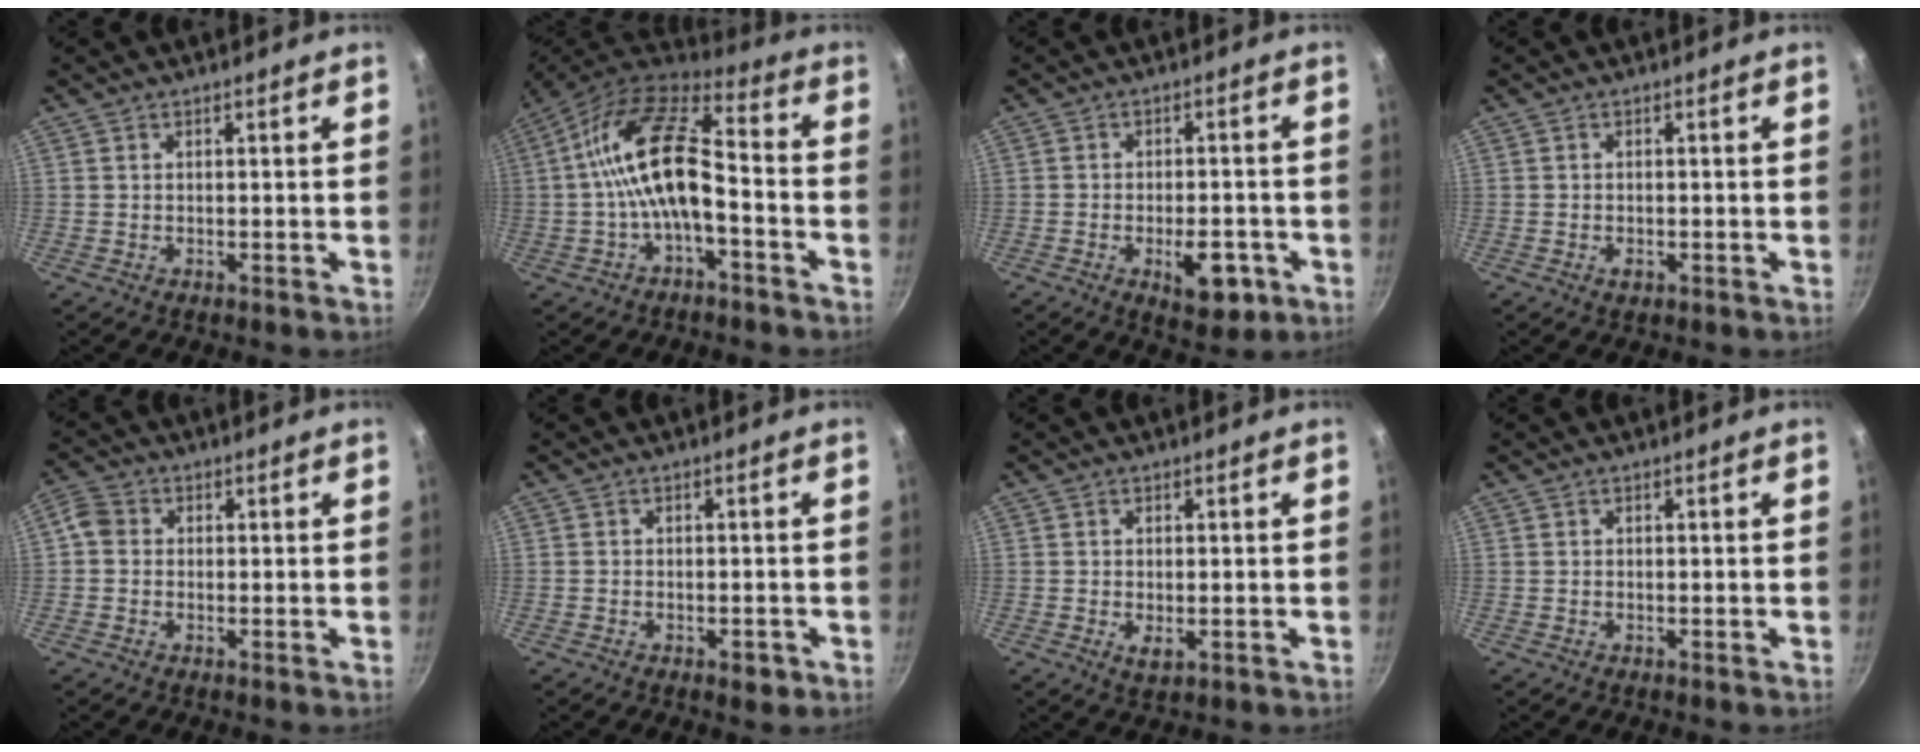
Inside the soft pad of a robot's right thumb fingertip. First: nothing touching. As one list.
[{"total": 15.3, "force": [-2.7, 6.9, 13.4], "torque": [-0.242, 0.050, -0.063]}, {"total": 8.2, "force": [-3.1, 4.2, 6.3], "torque": [-0.058, 0.013, -0.034]}, {"total": 1.4, "force": [-0.5, 0.9, 1.0], "torque": [-0.016, 0.000, -0.008]}, {"total": 3.7, "force": [-0.1, 3.3, 1.7], "torque": [-0.029, 0.008, -0.018]}, {"total": 2.4, "force": [-1.2, 1.3, 1.6], "torque": [-0.020, 0.010, -0.012]}, {"total": 2.5, "force": [-0.4, 1.2, 2.1], "torque": [-0.037, -0.009, -0.002]}, {"total": 0.0}]